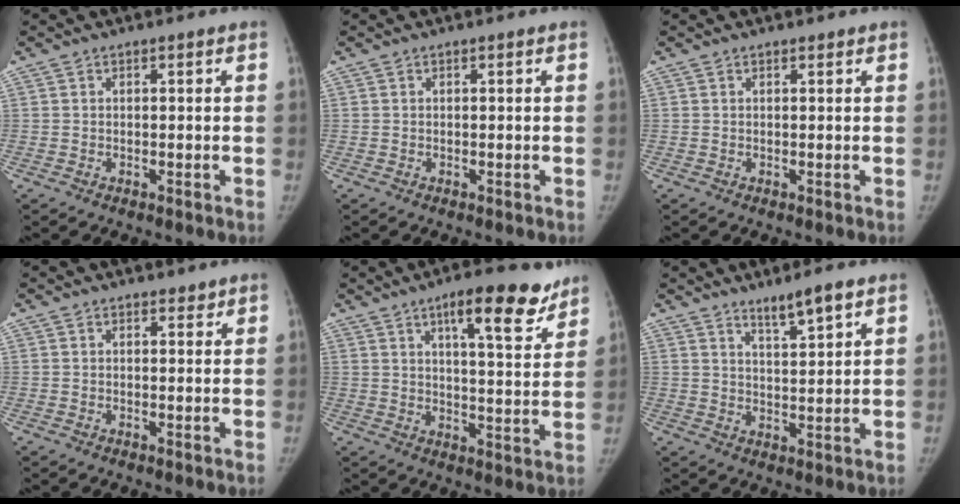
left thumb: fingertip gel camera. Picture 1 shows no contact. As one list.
[{"total": 0.0}, {"total": 0.5, "force": [0.4, 0.2, 0.1], "torque": [-0.005, -0.004, 0.007]}, {"total": 1.3, "force": [1.1, 0.7, 0.2], "torque": [0.007, -0.007, 0.012]}, {"total": 12.1, "force": [7.8, 3.6, 8.5], "torque": [-0.088, -0.040, 0.108]}, {"total": 5.4, "force": [4.0, 0.5, 3.6], "torque": [-0.056, -0.033, 0.069]}]